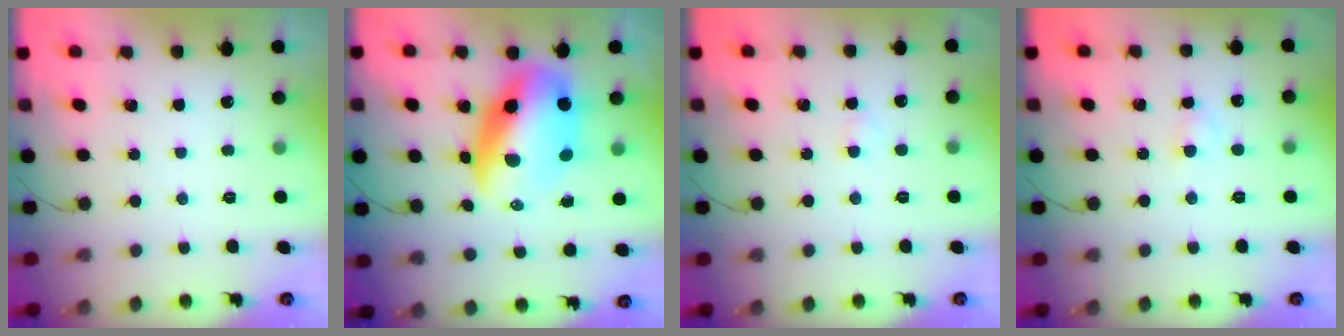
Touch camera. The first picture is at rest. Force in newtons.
{"total": 14.0, "press": 13.5, "slide": 3.5}
{"total": 1.3, "press": 1.1, "slide": 0.7}
{"total": 2.5, "press": 2.3, "slide": 1.1}